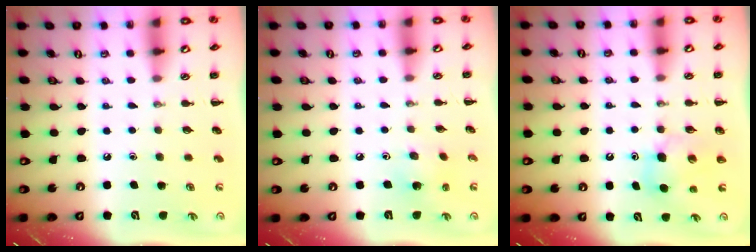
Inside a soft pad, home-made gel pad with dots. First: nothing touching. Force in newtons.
{"total": 2.7, "press": 2.7, "slide": 0.6}
{"total": 6.5, "press": 6.5, "slide": 0.9}